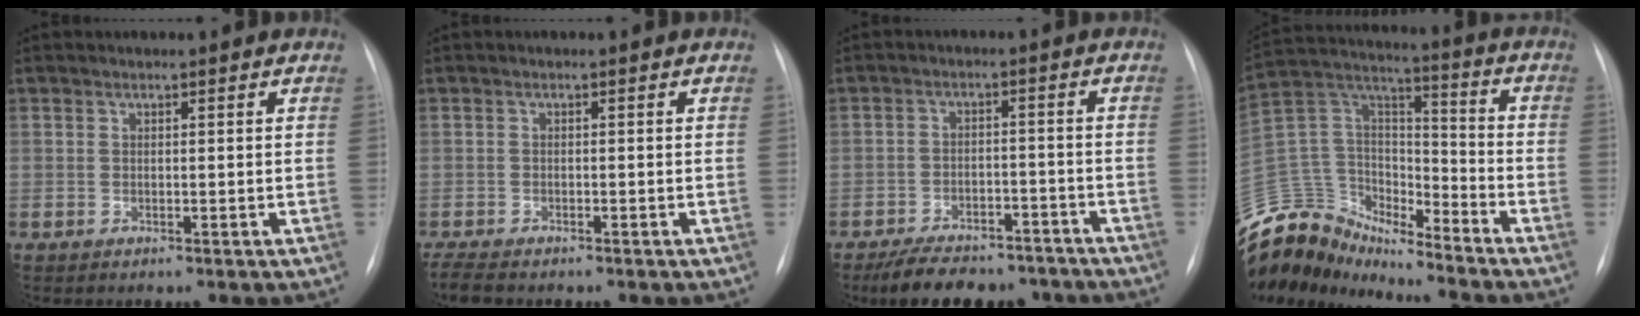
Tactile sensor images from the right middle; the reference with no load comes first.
{"total": 3.4, "force": [-2.9, 1.0, 1.5], "torque": [-0.033, -0.010, -0.048]}
{"total": 12.5, "force": [-10.3, 5.4, 4.6], "torque": [-0.067, 0.008, -0.145]}
{"total": 15.3, "force": [-14.4, 4.8, 1.8], "torque": [-0.040, 0.074, -0.265]}